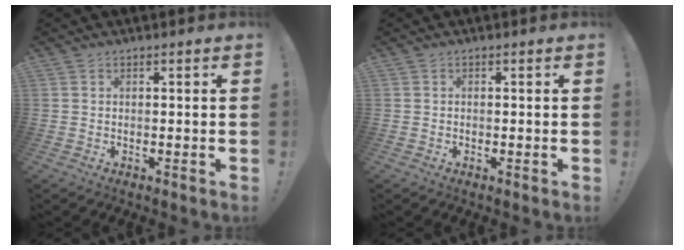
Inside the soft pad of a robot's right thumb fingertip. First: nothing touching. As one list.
[{"total": 0.0}]